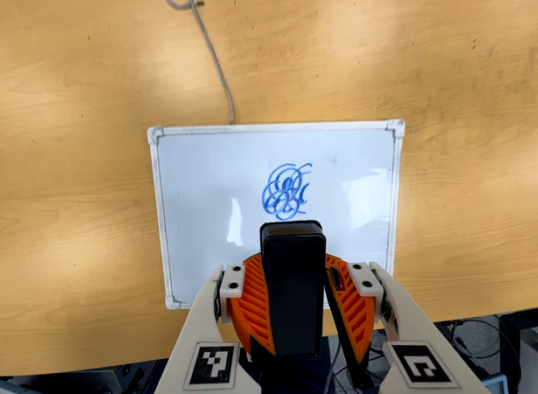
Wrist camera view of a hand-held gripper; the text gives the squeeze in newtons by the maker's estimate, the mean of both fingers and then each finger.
{"total": 8.6, "left": 9.1, "right": 8.1}